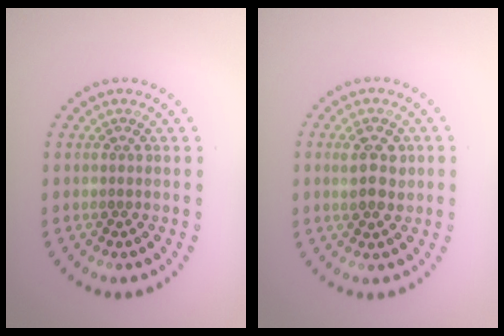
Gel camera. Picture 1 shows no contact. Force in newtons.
{"total": 2.8, "press": 2.7, "slide": 0.3}